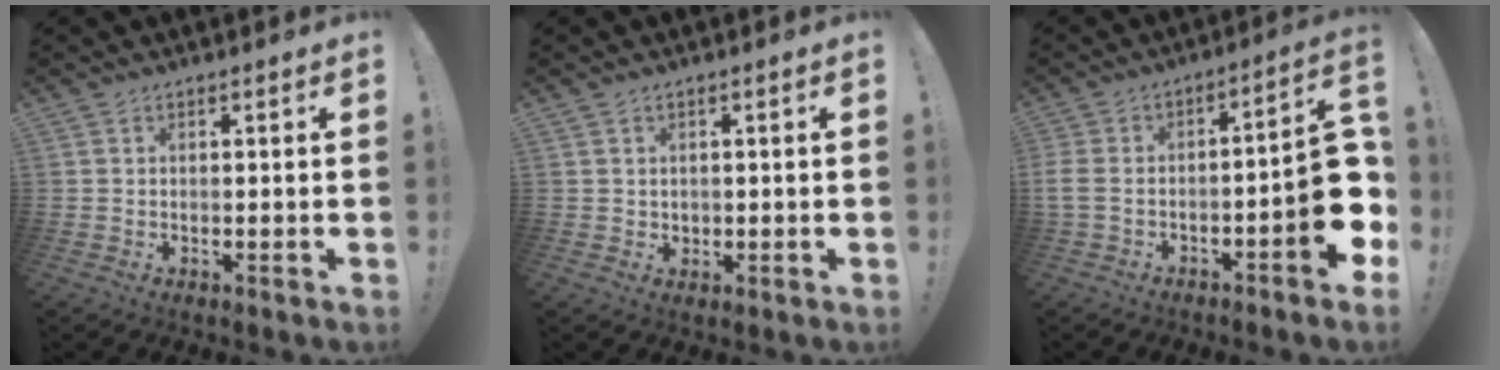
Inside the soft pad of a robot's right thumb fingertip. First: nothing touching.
{"total": 2.4, "force": [0.8, 2.3, 0.4], "torque": [0.000, -0.003, 0.014]}
{"total": 14.4, "force": [-3.9, 4.4, 13.1], "torque": [-0.182, 0.019, -0.060]}